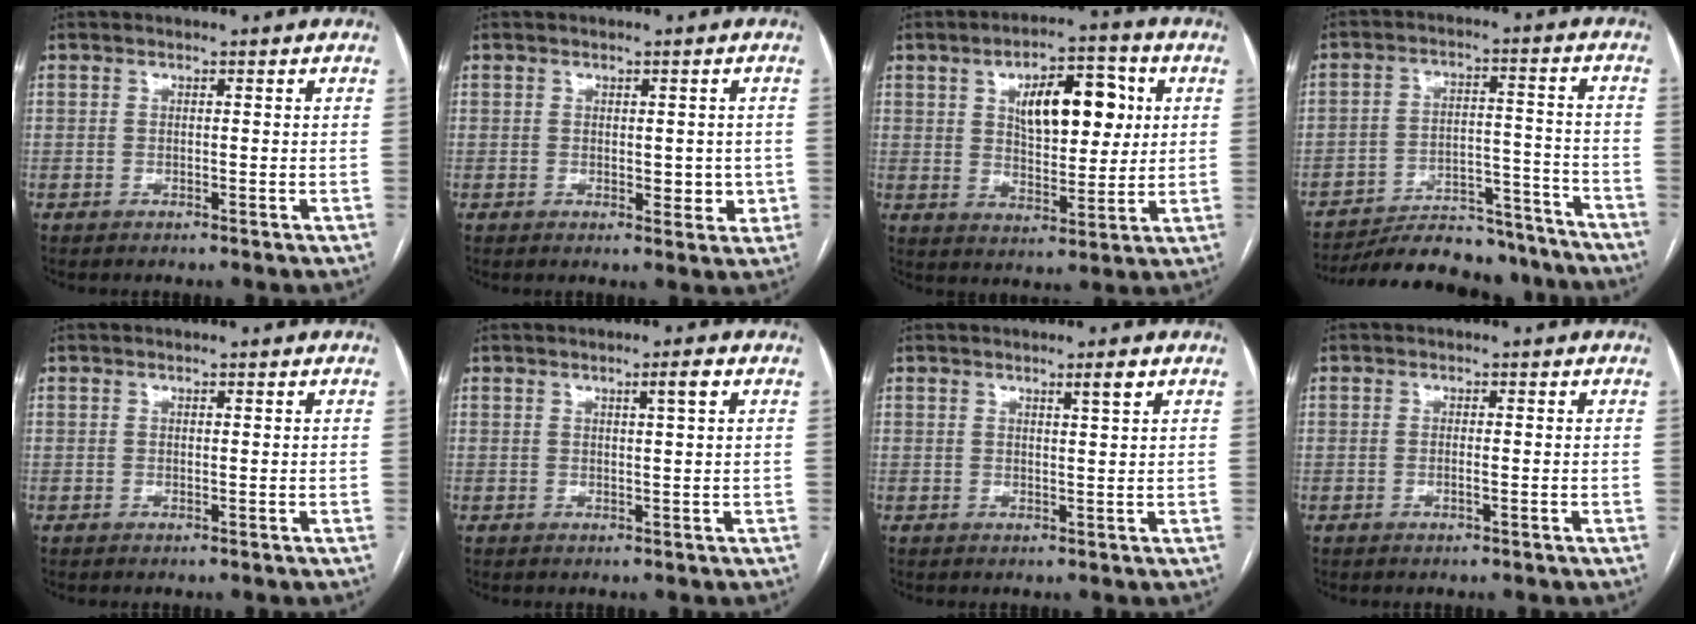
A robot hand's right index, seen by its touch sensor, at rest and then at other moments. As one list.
[{"total": 3.6, "force": [-0.2, 2.0, 2.9], "torque": [-0.032, 0.000, 0.003]}, {"total": 11.7, "force": [3.4, 5.0, 10.0], "torque": [-0.155, 0.018, 0.058]}, {"total": 20.5, "force": [-19.0, 5.3, 5.5], "torque": [-0.079, 0.013, -0.267]}, {"total": 0.0}, {"total": 2.0, "force": [0.9, -0.4, 1.7], "torque": [-0.028, -0.001, 0.014]}, {"total": 1.7, "force": [1.1, -0.4, 1.3], "torque": [-0.021, -0.003, 0.018]}, {"total": 0.9, "force": [-0.3, 0.1, 0.9], "torque": [-0.016, 0.000, -0.005]}]